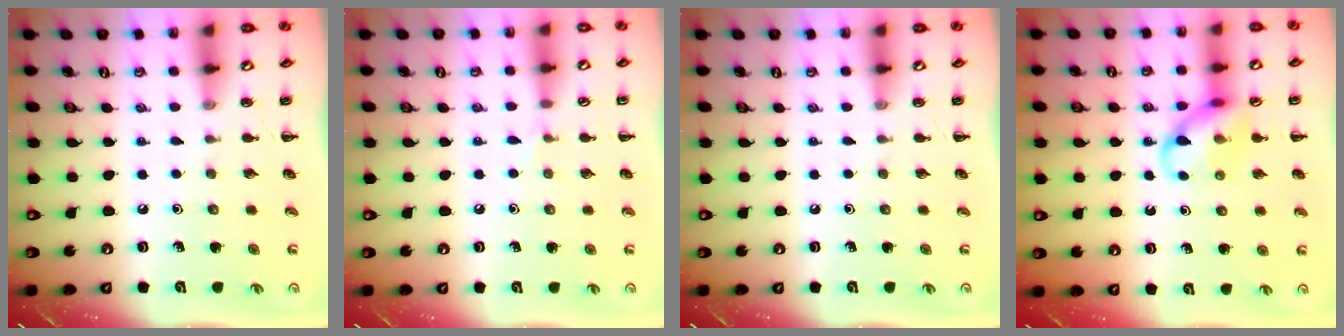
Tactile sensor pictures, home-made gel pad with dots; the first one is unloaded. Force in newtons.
{"total": 3.3, "press": 3.0, "slide": 1.2}
{"total": 0.0}
{"total": 11.1, "press": 11.0, "slide": 1.3}